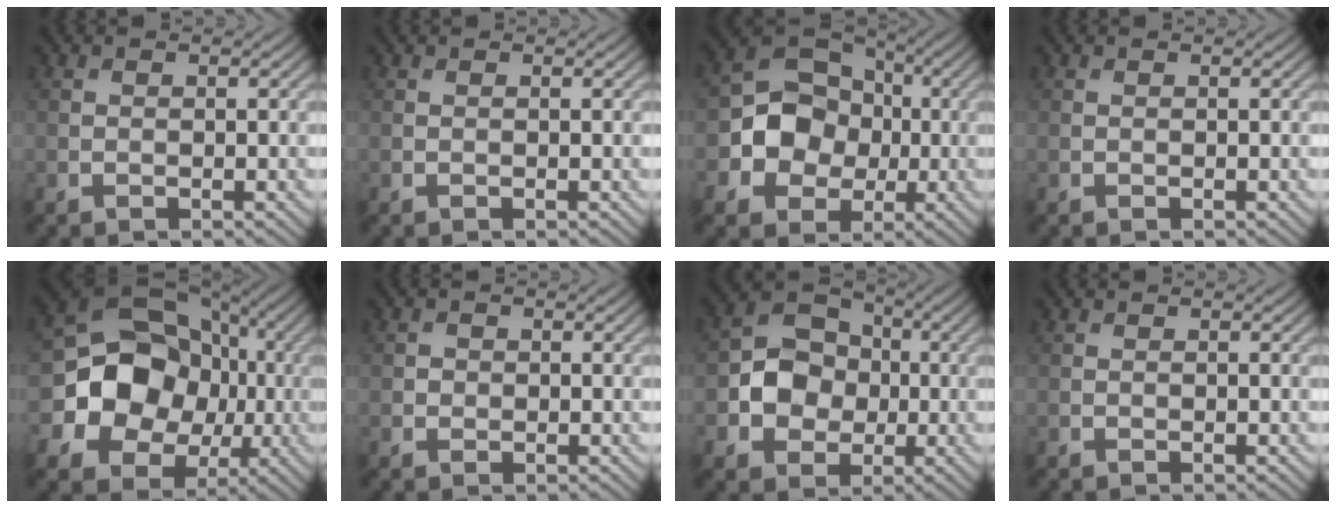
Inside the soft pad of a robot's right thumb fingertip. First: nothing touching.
{"total": 0.0}
{"total": 8.2, "force": [-1.1, 7.1, 4.1], "torque": [-0.065, 0.006, -0.040]}
{"total": 0.0}
{"total": 15.3, "force": [-1.4, 13.3, 7.6], "torque": [-0.146, -0.017, -0.042]}
{"total": 0.8, "force": [0.0, 0.8, 0.2], "torque": [-0.001, -0.003, -0.004]}
{"total": 7.1, "force": [-0.8, 6.1, 3.6], "torque": [-0.063, 0.009, -0.030]}
{"total": 0.0}